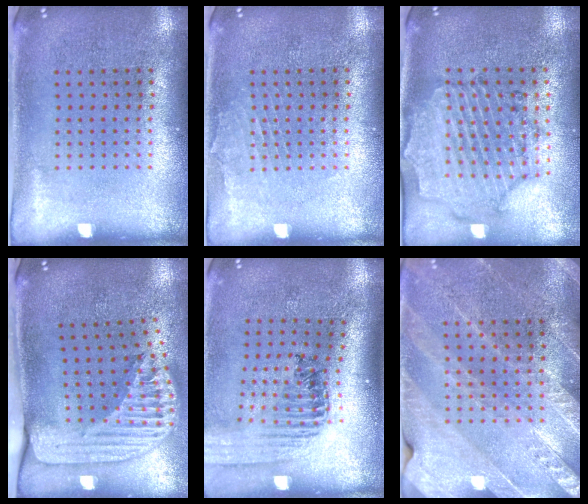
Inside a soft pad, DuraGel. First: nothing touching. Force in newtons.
{"total": 1.0, "press": 1.0, "slide": 0.1}
{"total": 1.6, "press": 1.6, "slide": 0.3}
{"total": 2.6, "press": 1.9, "slide": 1.8}
{"total": 1.5, "press": 1.4, "slide": 0.3}
{"total": 2.9, "press": 2.7, "slide": 0.9}